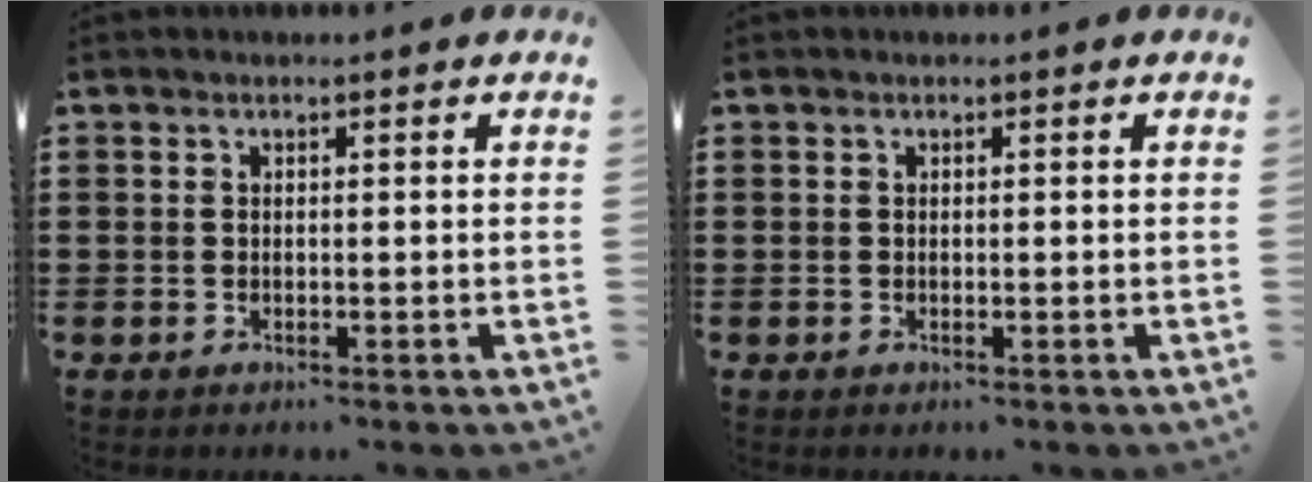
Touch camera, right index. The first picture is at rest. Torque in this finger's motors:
{"motor_torque": [0.04, -0.03, 0.01, 0.00]}